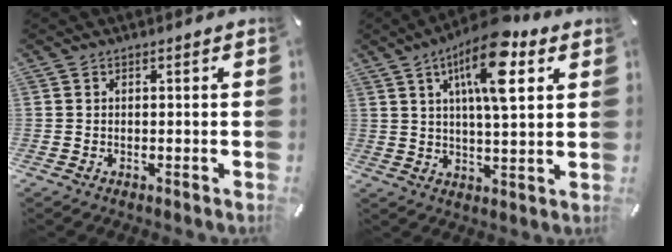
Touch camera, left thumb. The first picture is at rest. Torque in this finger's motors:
{"motor_torque": [0.77, 0.82, 1.90, -0.87, 0.23]}